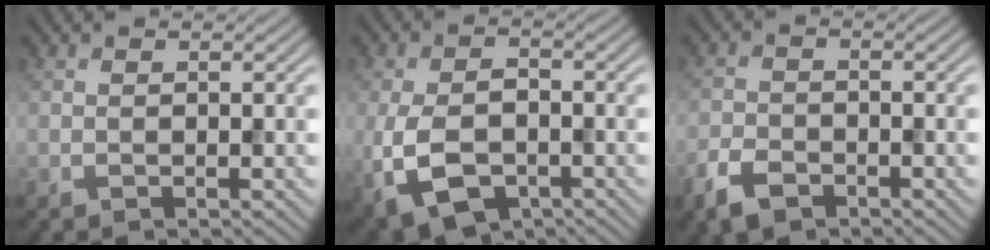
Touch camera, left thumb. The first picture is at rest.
{"total": 8.2, "force": [-3.1, 4.9, 5.8], "torque": [-0.139, -0.021, -0.059]}
{"total": 4.1, "force": [-2.9, 2.1, 2.1], "torque": [-0.045, -0.007, -0.065]}